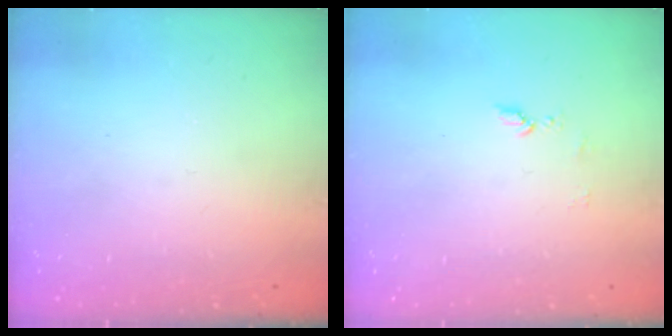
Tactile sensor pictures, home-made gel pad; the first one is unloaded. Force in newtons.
{"total": 5.1, "press": 5.0, "slide": 0.6}